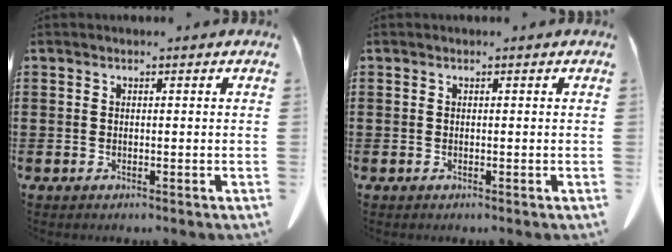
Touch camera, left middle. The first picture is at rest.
{"total": 0.0}